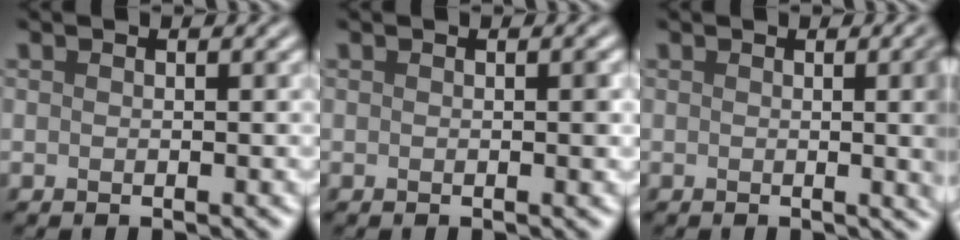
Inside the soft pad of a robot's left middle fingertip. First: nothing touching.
{"total": 0.7, "force": [0.0, 0.0, 0.6], "torque": [-0.007, 0.000, 0.000]}
{"total": 7.8, "force": [0.4, 3.5, 7.0], "torque": [-0.029, 0.010, 0.003]}